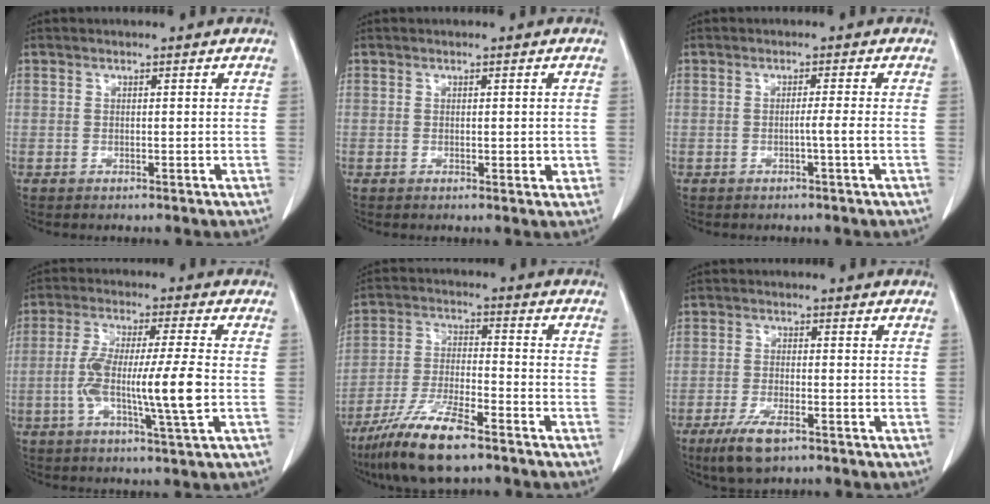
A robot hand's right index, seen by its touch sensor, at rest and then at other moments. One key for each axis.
{"total": 1.9, "fx": 0.0, "fy": 1.0, "fz": 1.6, "tx": -0.016, "ty": -0.002, "tz": 0.005}
{"total": 1.8, "fx": -0.7, "fy": -0.8, "fz": 1.4, "tx": -0.018, "ty": 0.001, "tz": -0.014}
{"total": 11.3, "fx": -1.8, "fy": 0.2, "fz": 11.2, "tx": -0.209, "ty": 0.000, "tz": -0.036}
{"total": 12.1, "fx": -8.4, "fy": 2.1, "fz": 8.4, "tx": -0.167, "ty": -0.024, "tz": -0.156}
{"total": 6.0, "fx": -3.8, "fy": 1.5, "fz": 4.5, "tx": -0.094, "ty": -0.013, "tz": -0.065}